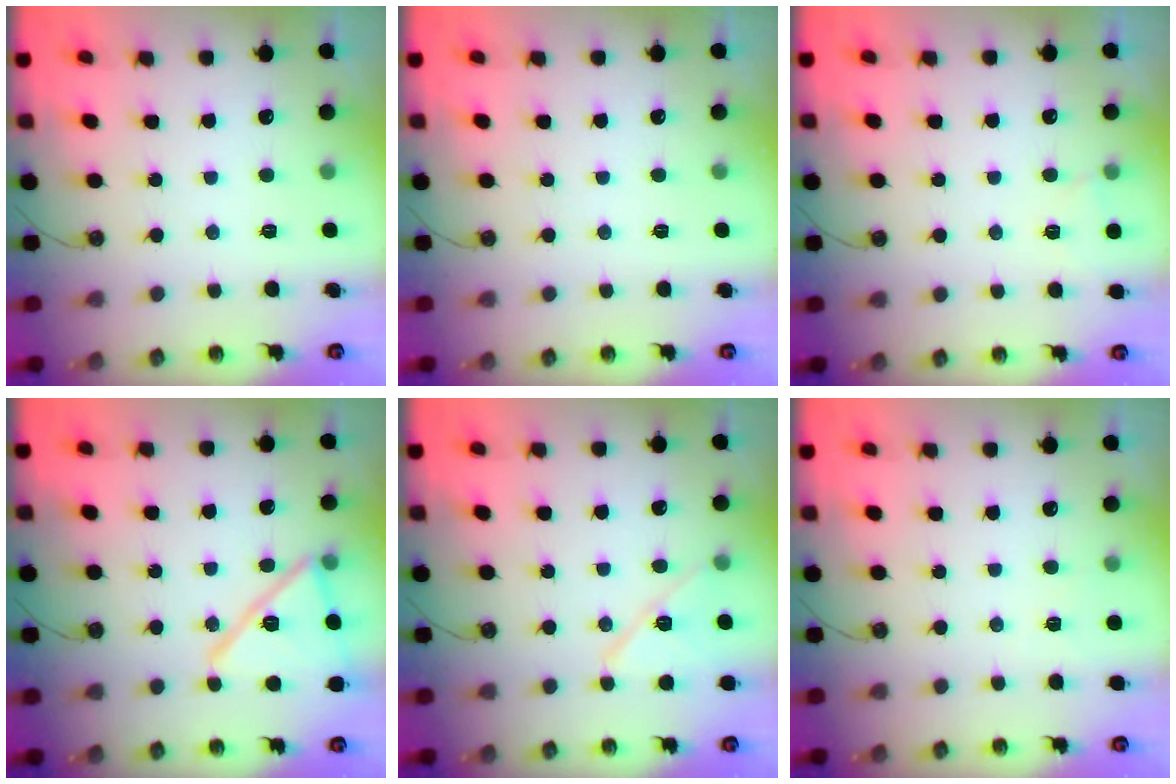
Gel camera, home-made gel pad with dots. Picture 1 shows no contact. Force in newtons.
{"total": 0.0}
{"total": 3.1, "press": 3.1, "slide": 0.4}
{"total": 14.9, "press": 14.7, "slide": 2.5}
{"total": 11.1, "press": 11.0, "slide": 1.1}
{"total": 2.4, "press": 2.4, "slide": 0.4}